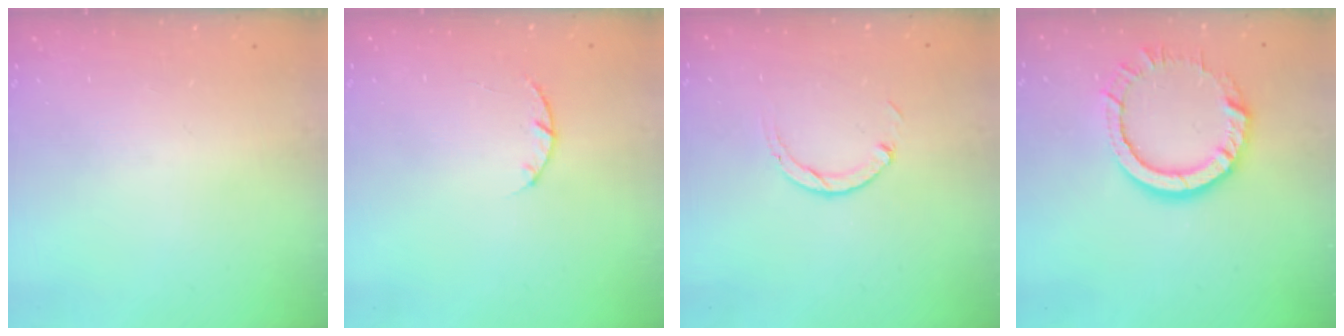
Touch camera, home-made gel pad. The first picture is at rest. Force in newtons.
{"total": 2.9, "press": 2.9, "slide": 0.5}
{"total": 3.0, "press": 2.9, "slide": 0.4}
{"total": 9.8, "press": 9.8, "slide": 0.4}